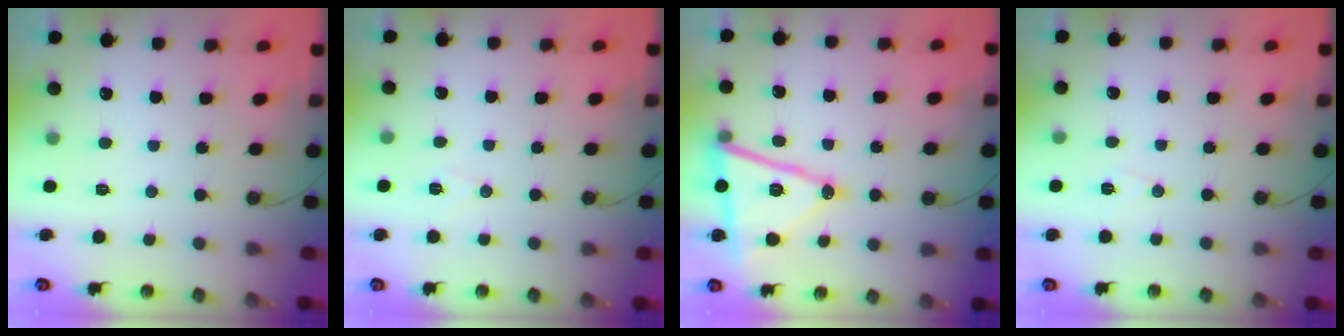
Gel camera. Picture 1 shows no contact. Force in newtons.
{"total": 5.6, "press": 3.4, "slide": 4.5}
{"total": 14.6, "press": 14.1, "slide": 3.8}
{"total": 5.7, "press": 3.7, "slide": 4.4}